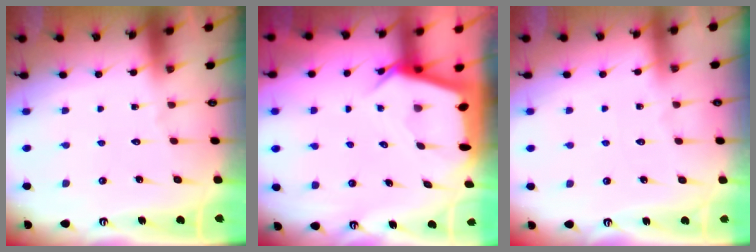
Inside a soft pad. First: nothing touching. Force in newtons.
{"total": 4.1, "press": 4.1, "slide": 0.4}
{"total": 2.3, "press": 2.3, "slide": 0.4}